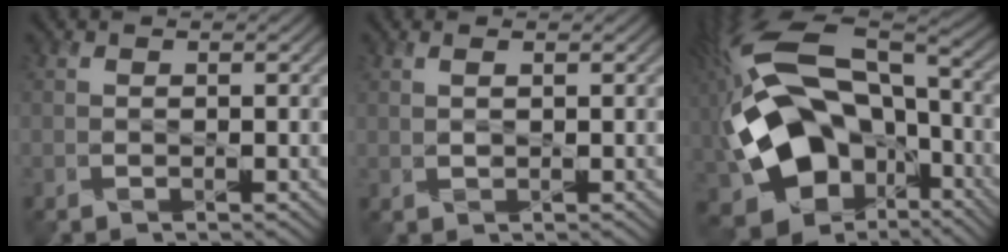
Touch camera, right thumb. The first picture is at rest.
{"total": 1.1, "force": [0.5, 0.3, 0.9], "torque": [-0.024, 0.001, 0.012]}
{"total": 20.3, "force": [-3.6, 13.2, 15.1], "torque": [-0.327, 0.000, -0.055]}